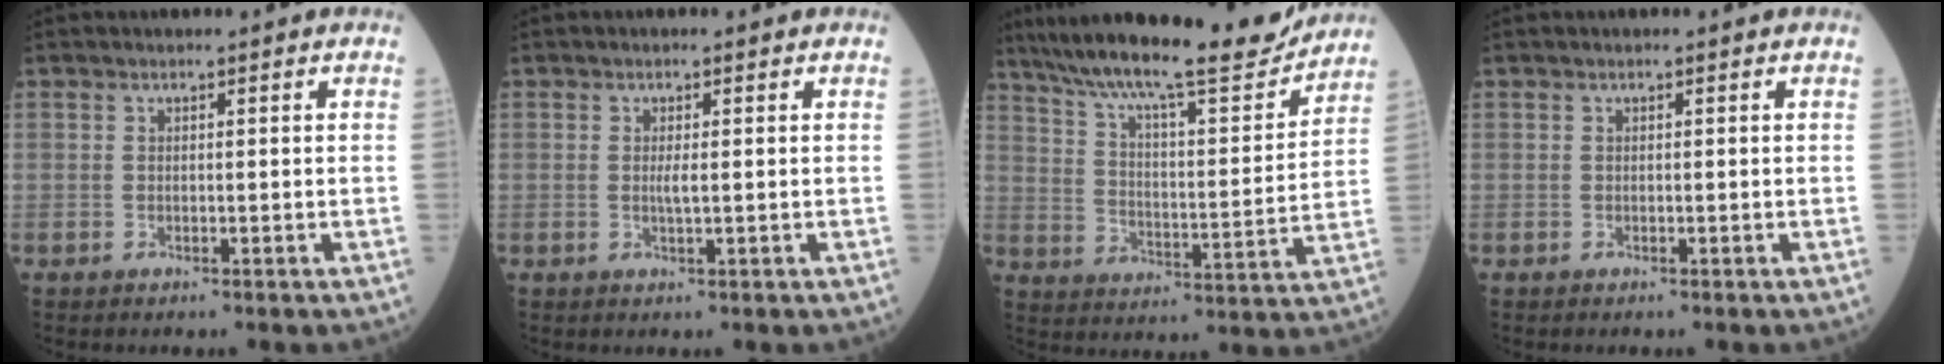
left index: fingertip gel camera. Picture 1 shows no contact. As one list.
[{"total": 1.3, "force": [-0.2, 0.0, 1.3], "torque": [-0.032, -0.006, -0.002]}, {"total": 20.7, "force": [18.4, 1.8, 9.4], "torque": [-0.169, -0.017, 0.275]}, {"total": 0.0}]